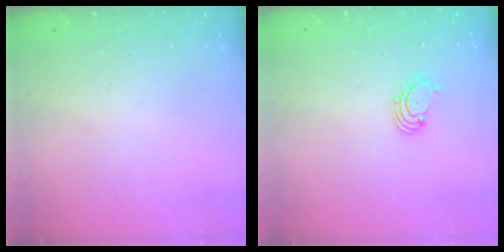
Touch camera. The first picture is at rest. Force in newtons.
{"total": 2.2, "press": 2.1, "slide": 0.7}